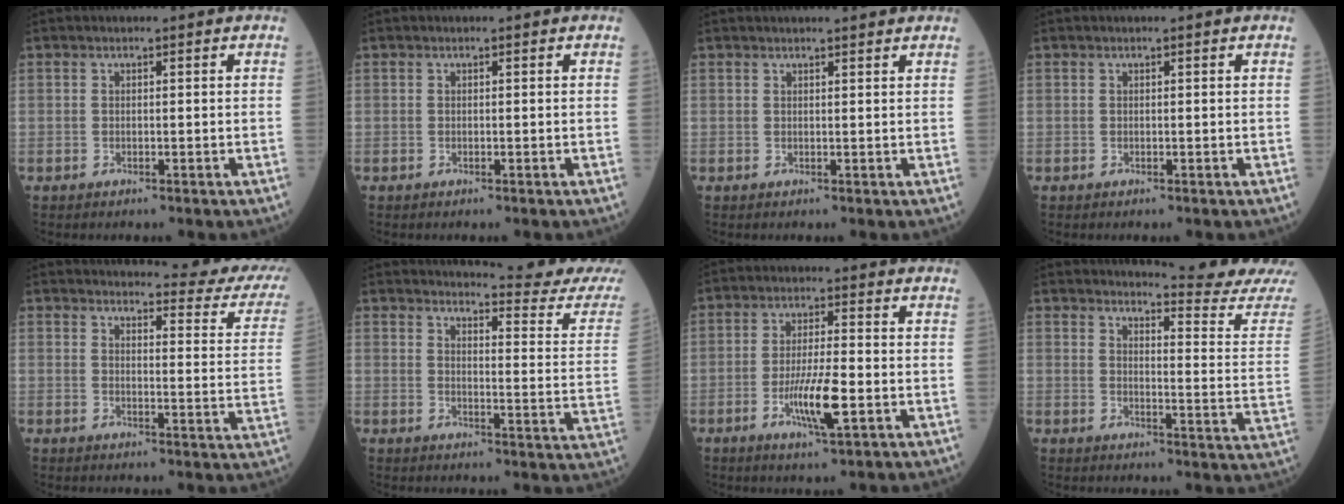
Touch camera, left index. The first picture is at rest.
{"total": 0.0}
{"total": 4.0, "force": [3.7, 0.2, 1.5], "torque": [-0.020, 0.018, 0.043]}
{"total": 0.0}
{"total": 21.7, "force": [20.2, 2.9, 7.4], "torque": [-0.071, -0.074, 0.211]}
{"total": 16.9, "force": [16.3, -1.1, 4.3], "torque": [-0.058, -0.118, 0.175]}
{"total": 7.3, "force": [-2.5, 0.7, 6.9], "torque": [-0.134, -0.011, -0.045]}
{"total": 13.5, "force": [13.1, -2.8, 2.0], "torque": [-0.034, -0.120, 0.151]}